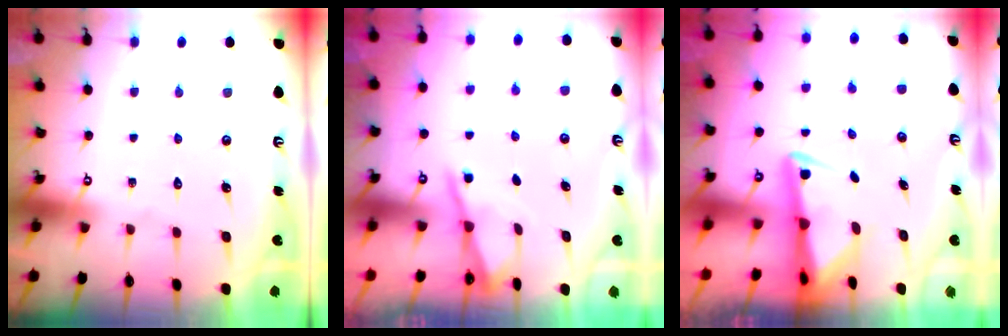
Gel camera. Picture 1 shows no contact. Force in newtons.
{"total": 1.1, "press": 1.1, "slide": 0.1}
{"total": 3.2, "press": 3.1, "slide": 0.6}